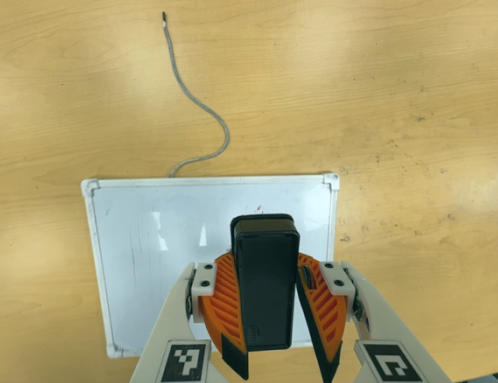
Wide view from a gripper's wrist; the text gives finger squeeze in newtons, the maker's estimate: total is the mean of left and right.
{"total": 9.2, "left": 9.2, "right": 9.2}